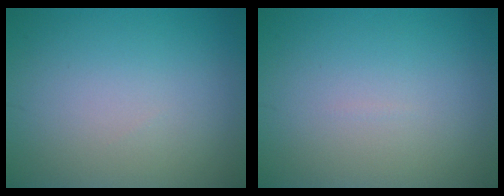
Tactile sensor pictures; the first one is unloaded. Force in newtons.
{"total": 0.0}